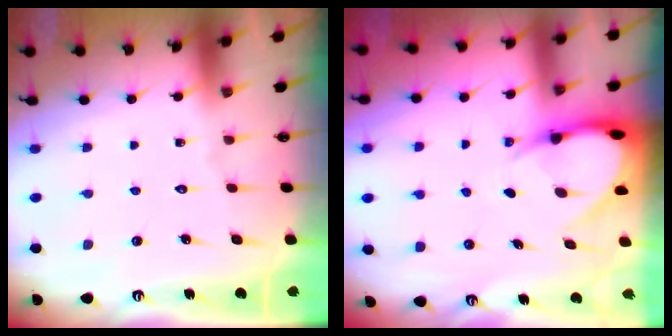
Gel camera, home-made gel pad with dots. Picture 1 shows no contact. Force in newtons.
{"total": 6.0, "press": 6.0, "slide": 0.6}